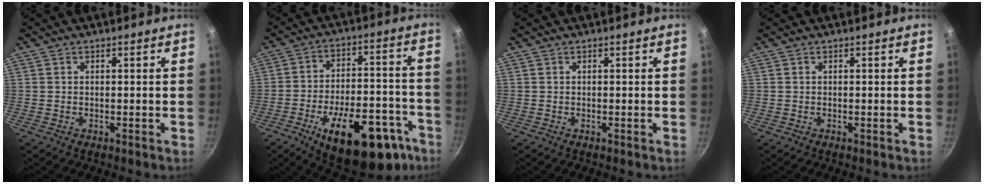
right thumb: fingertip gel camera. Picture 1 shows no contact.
{"total": 24.7, "force": [-13.1, 11.5, 17.5], "torque": [-0.198, 0.066, -0.177]}
{"total": 0.0}
{"total": 0.0}